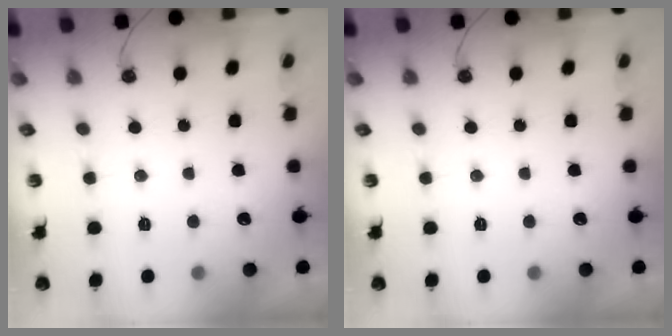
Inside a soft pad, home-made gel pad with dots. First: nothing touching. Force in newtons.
{"total": 0.0}